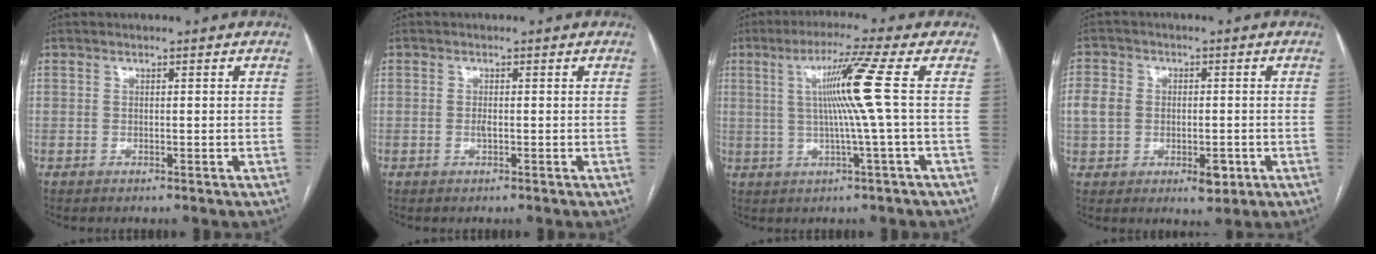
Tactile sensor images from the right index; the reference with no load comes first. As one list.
[{"total": 0.6, "force": [-0.1, 0.1, 0.6], "torque": [-0.014, -0.001, -0.003]}, {"total": 8.6, "force": [1.1, -2.5, 8.2], "torque": [-0.142, 0.006, 0.029]}, {"total": 7.5, "force": [-1.4, 5.4, 5.0], "torque": [-0.085, 0.010, -0.016]}]